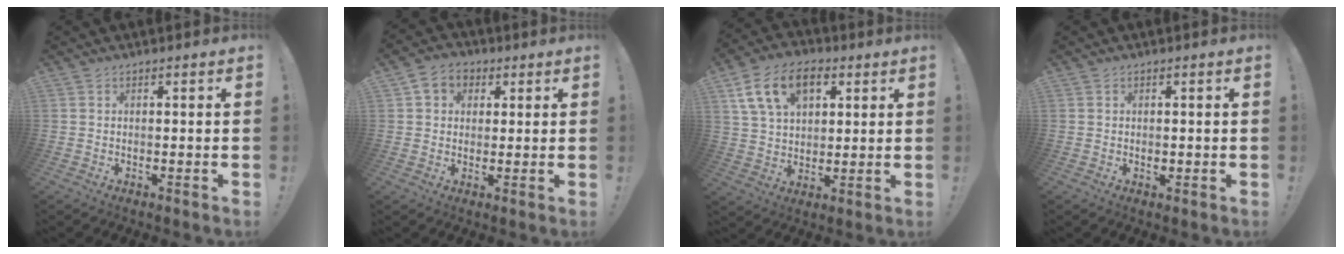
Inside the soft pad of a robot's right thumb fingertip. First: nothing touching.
{"total": 6.3, "force": [2.1, 5.4, 2.4], "torque": [-0.042, 0.004, 0.042]}
{"total": 15.2, "force": [6.5, 9.9, 9.5], "torque": [-0.146, -0.015, 0.123]}
{"total": 0.6, "force": [-0.1, 0.5, 0.3], "torque": [0.003, -0.002, -0.004]}